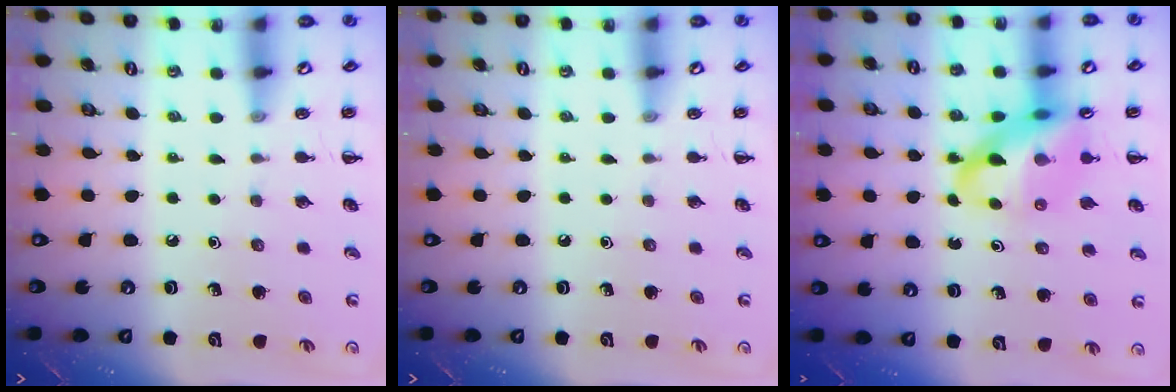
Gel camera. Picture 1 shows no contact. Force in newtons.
{"total": 0.0}
{"total": 12.9, "press": 12.3, "slide": 3.8}